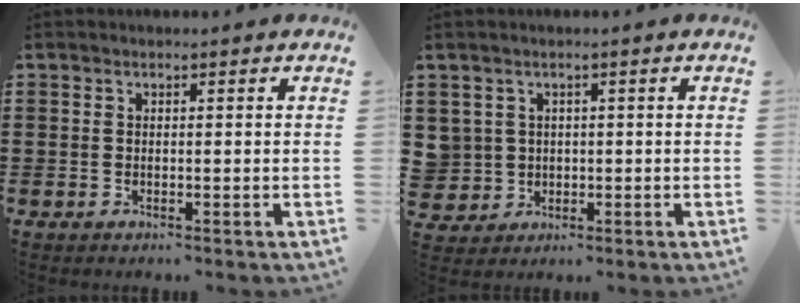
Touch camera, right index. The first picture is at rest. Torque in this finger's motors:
{"motor_torque": [1.16, 0.98, 0.15, 0.01]}